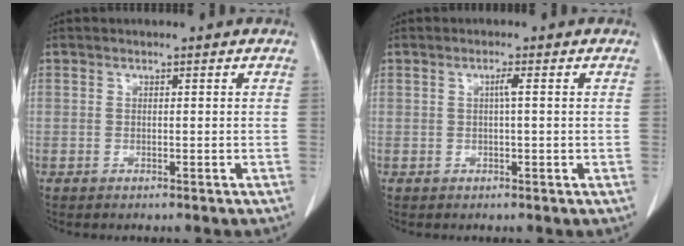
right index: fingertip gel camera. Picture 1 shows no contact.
{"total": 1.4, "force": [0.2, -0.1, 1.4], "torque": [-0.024, 0.002, 0.004]}